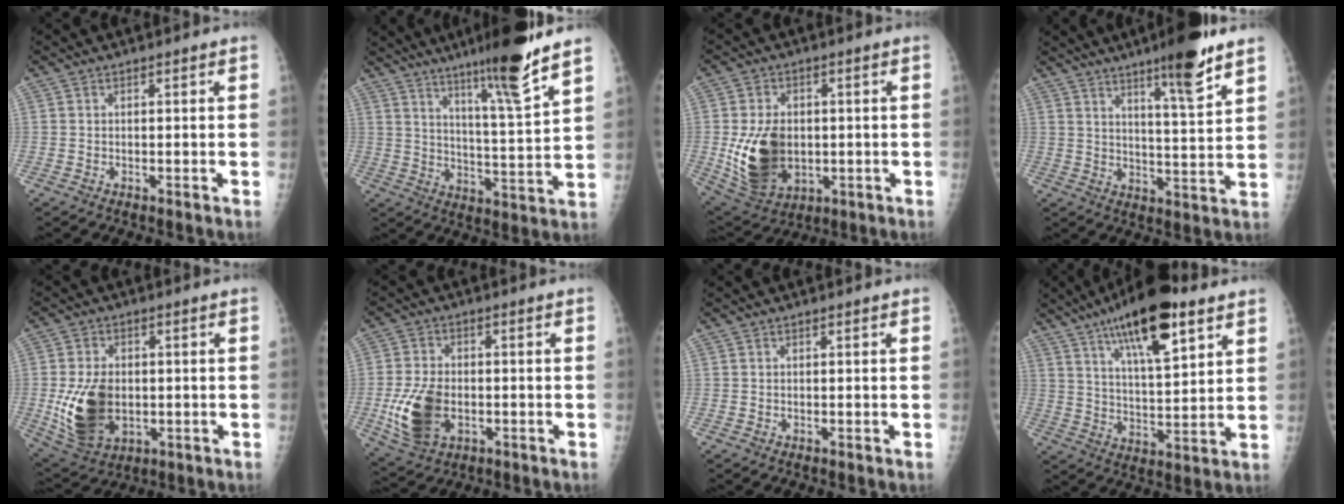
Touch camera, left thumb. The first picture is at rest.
{"total": 14.5, "force": [10.2, -0.1, 10.3], "torque": [-0.160, -0.064, 0.163]}
{"total": 14.1, "force": [-1.0, 9.9, 10.0], "torque": [-0.161, -0.010, 0.004]}
{"total": 11.9, "force": [7.9, 1.2, 8.8], "torque": [-0.126, -0.049, 0.120]}
{"total": 13.4, "force": [-1.4, 9.0, 9.8], "torque": [-0.167, -0.006, -0.006]}
{"total": 11.5, "force": [-2.5, 7.5, 8.4], "torque": [-0.158, 0.003, -0.037]}
{"total": 0.0}
{"total": 18.3, "force": [10.2, 5.9, 14.1], "torque": [-0.208, -0.033, 0.169]}